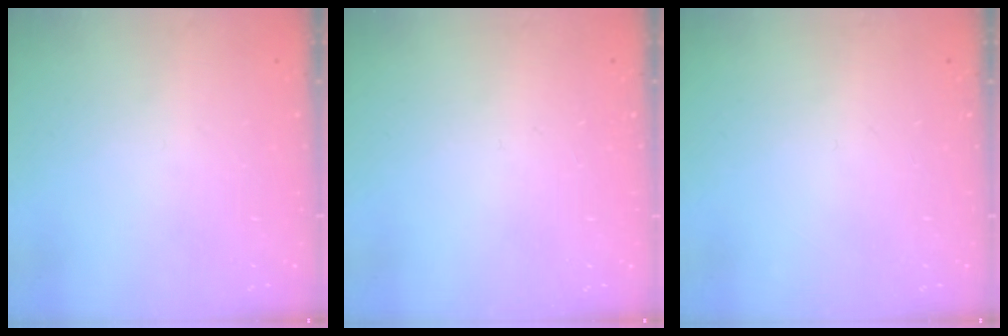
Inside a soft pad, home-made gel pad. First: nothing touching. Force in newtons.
{"total": 0.0}
{"total": 0.0}